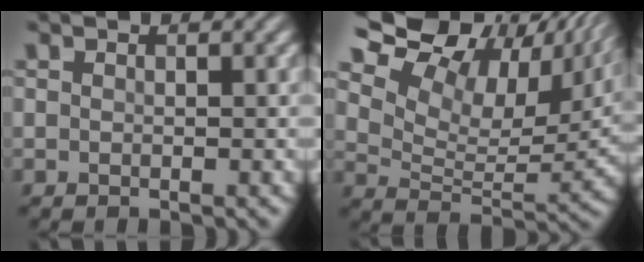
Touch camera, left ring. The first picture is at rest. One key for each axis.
{"total": 15.1, "fx": 10.3, "fy": 7.2, "fz": 8.4, "tx": -0.166, "ty": 0.041, "tz": 0.153}